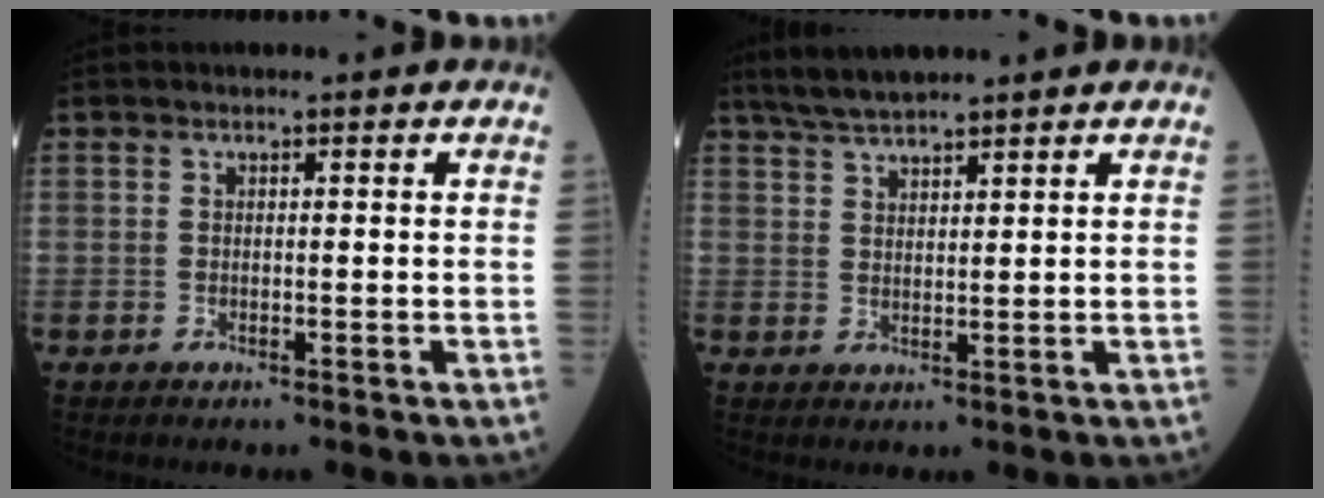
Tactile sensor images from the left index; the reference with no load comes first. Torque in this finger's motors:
{"motor_torque": [0.02, 0.02, 0.10, 0.02]}